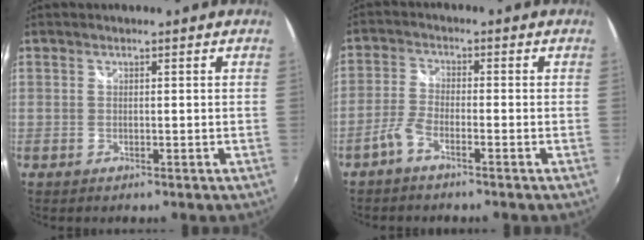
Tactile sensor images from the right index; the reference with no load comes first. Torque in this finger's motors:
{"motor_torque": [0.49, 0.63, 0.11, 0.04]}